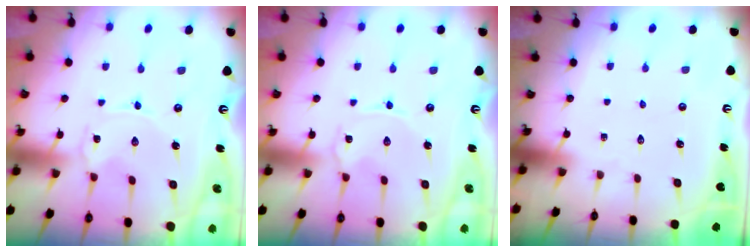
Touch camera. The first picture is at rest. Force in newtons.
{"total": 0.8, "press": 0.7, "slide": 0.3}
{"total": 0.0}